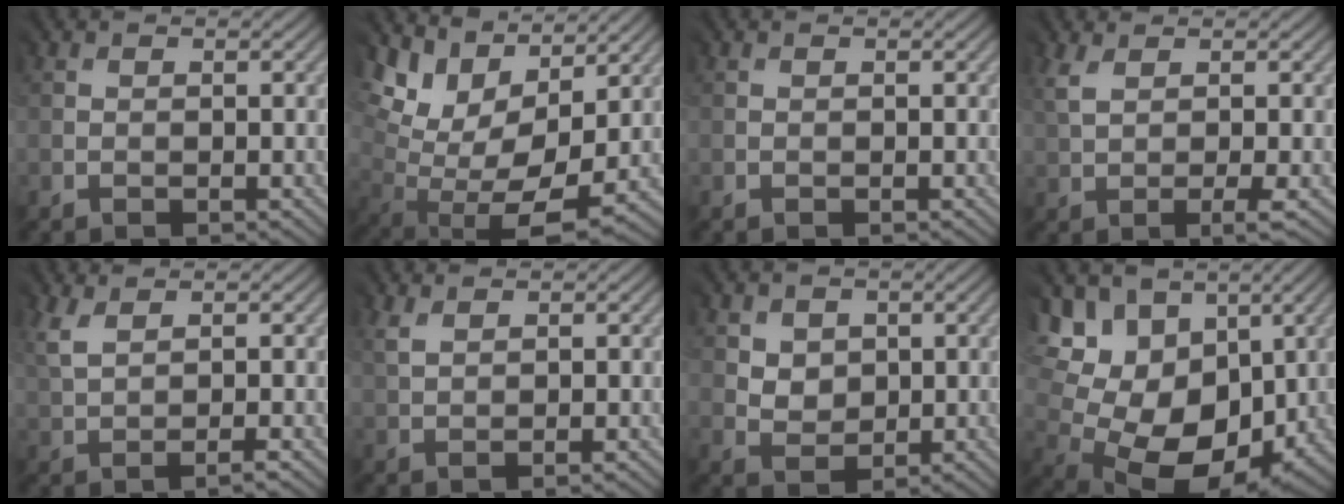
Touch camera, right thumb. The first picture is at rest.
{"total": 9.3, "force": [5.1, 4.7, 6.3], "torque": [-0.140, -0.003, 0.103]}
{"total": 0.0}
{"total": 3.6, "force": [1.0, 0.8, 3.4], "torque": [-0.076, 0.000, 0.018]}
{"total": 3.4, "force": [1.9, 0.9, 2.7], "torque": [-0.069, 0.004, 0.038]}
{"total": 2.4, "force": [1.8, 0.6, 1.4], "torque": [-0.040, 0.004, 0.039]}
{"total": 3.1, "force": [1.8, 2.6, 0.3], "torque": [-0.027, -0.002, 0.030]}
{"total": 16.2, "force": [3.0, 12.1, 10.4], "torque": [-0.199, -0.010, 0.080]}